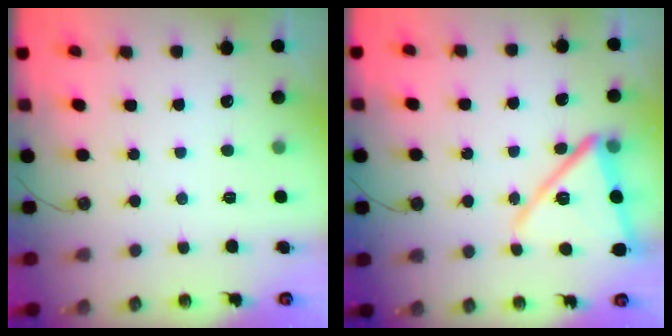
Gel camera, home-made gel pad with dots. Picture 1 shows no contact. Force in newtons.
{"total": 14.9, "press": 14.8, "slide": 1.2}